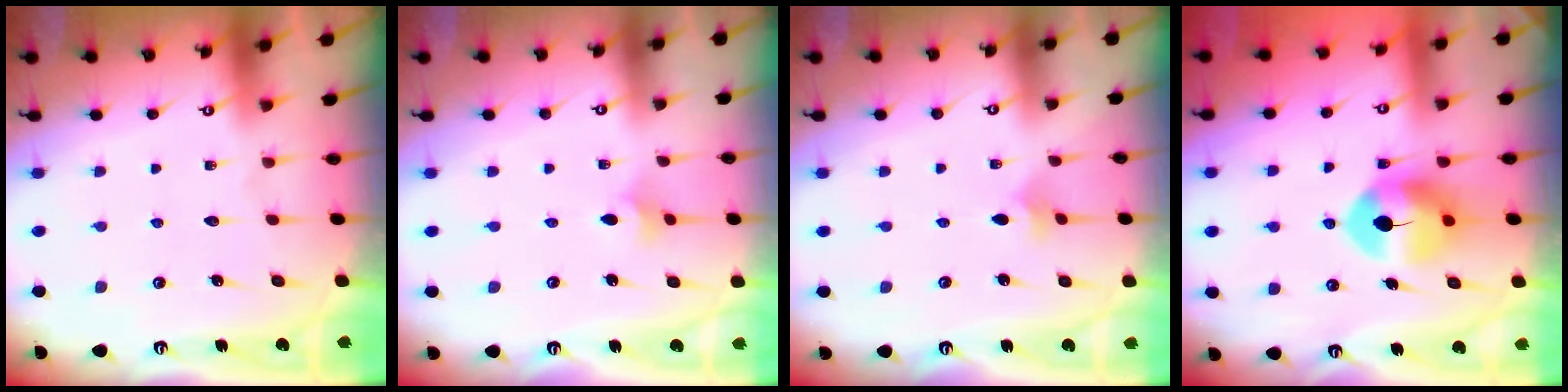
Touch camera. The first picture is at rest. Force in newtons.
{"total": 3.0, "press": 2.9, "slide": 0.7}
{"total": 2.4, "press": 2.3, "slide": 0.5}
{"total": 8.7, "press": 8.6, "slide": 1.2}